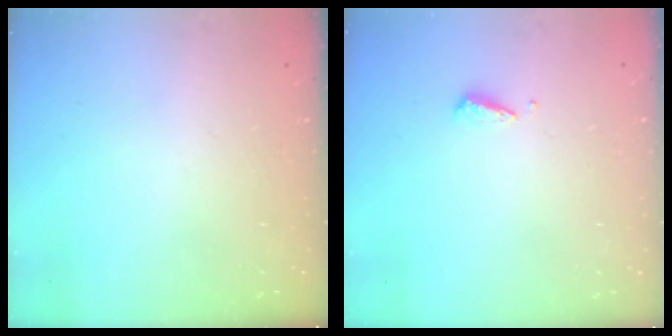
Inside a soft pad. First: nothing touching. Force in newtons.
{"total": 2.9, "press": 2.9, "slide": 0.4}